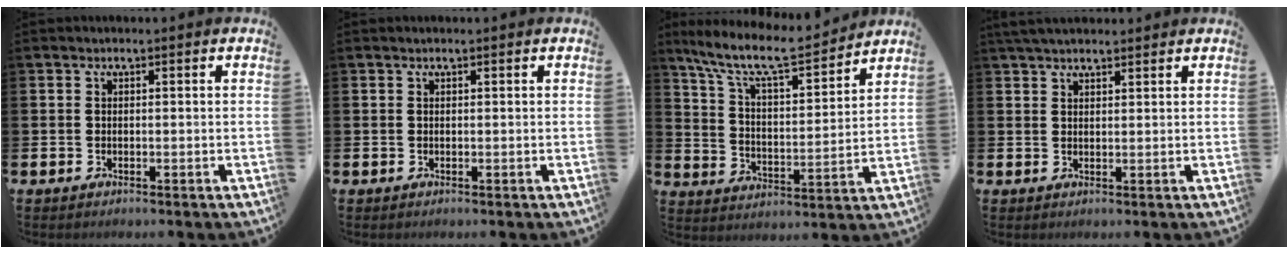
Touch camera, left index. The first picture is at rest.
{"total": 0.0}
{"total": 10.2, "force": [8.9, 2.1, 4.5], "torque": [-0.117, -0.056, 0.151]}
{"total": 3.4, "force": [3.0, 1.0, 1.2], "torque": [-0.024, -0.007, 0.055]}